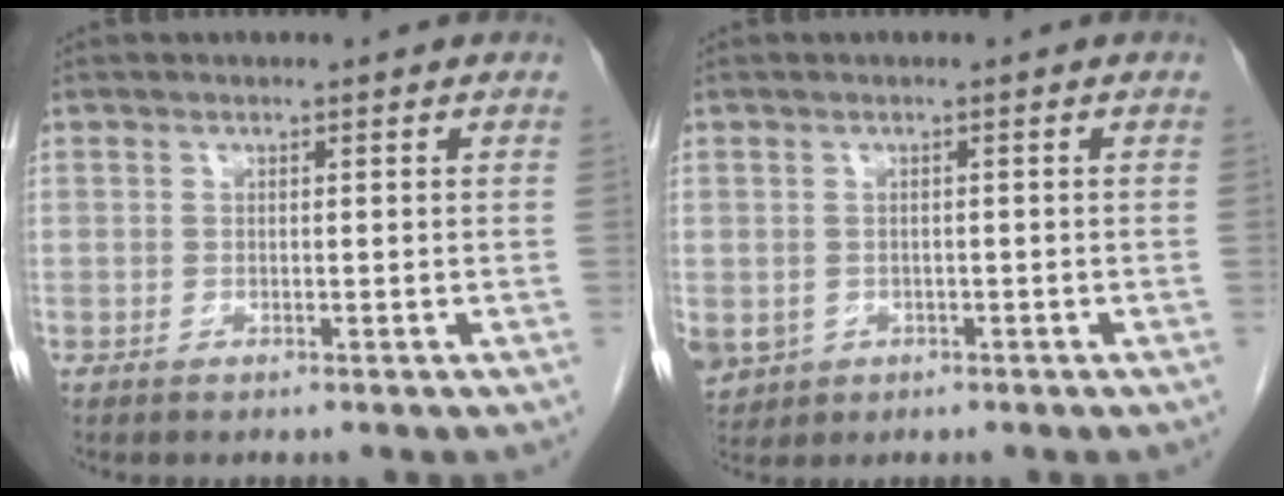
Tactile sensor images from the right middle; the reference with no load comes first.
{"total": 8.6, "force": [-3.1, 7.4, 3.1], "torque": [-0.096, -0.003, -0.039]}